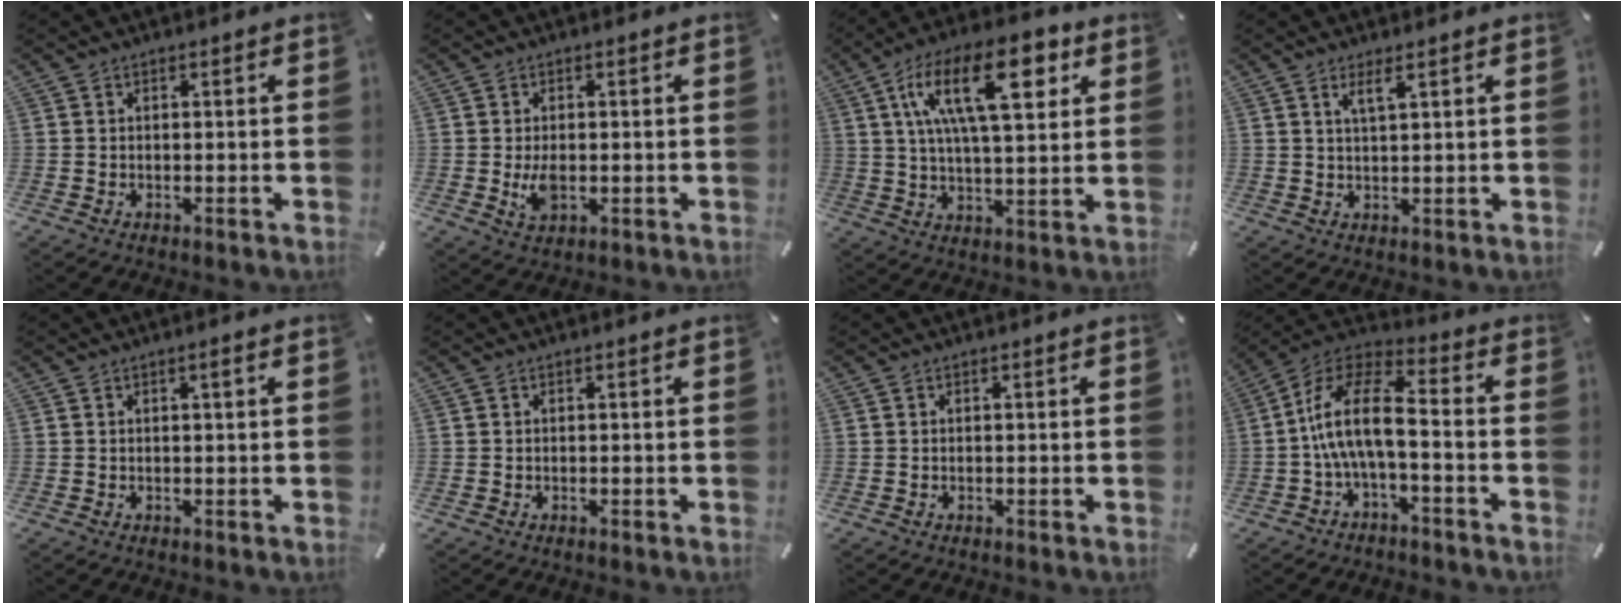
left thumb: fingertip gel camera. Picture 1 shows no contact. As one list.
[{"total": 4.3, "force": [-0.3, 2.5, 3.5], "torque": [-0.078, -0.008, -0.010]}, {"total": 19.3, "force": [7.7, 7.9, 15.8], "torque": [-0.274, -0.005, 0.119]}, {"total": 3.3, "force": [2.0, 0.4, 2.6], "torque": [-0.055, 0.001, 0.034]}, {"total": 1.2, "force": [0.4, 0.1, 1.1], "torque": [-0.021, 0.001, 0.007]}, {"total": 0.0}, {"total": 0.0}, {"total": 13.5, "force": [-2.2, 5.8, 11.9], "torque": [-0.239, 0.006, -0.037]}]